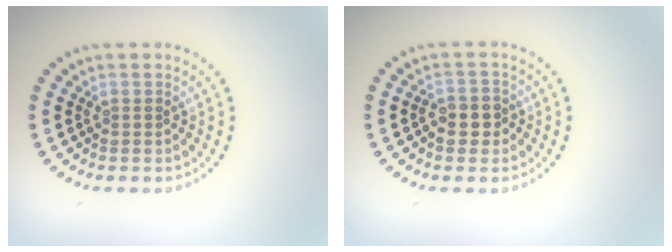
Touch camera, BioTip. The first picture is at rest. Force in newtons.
{"total": 1.9, "press": 1.8, "slide": 0.5}